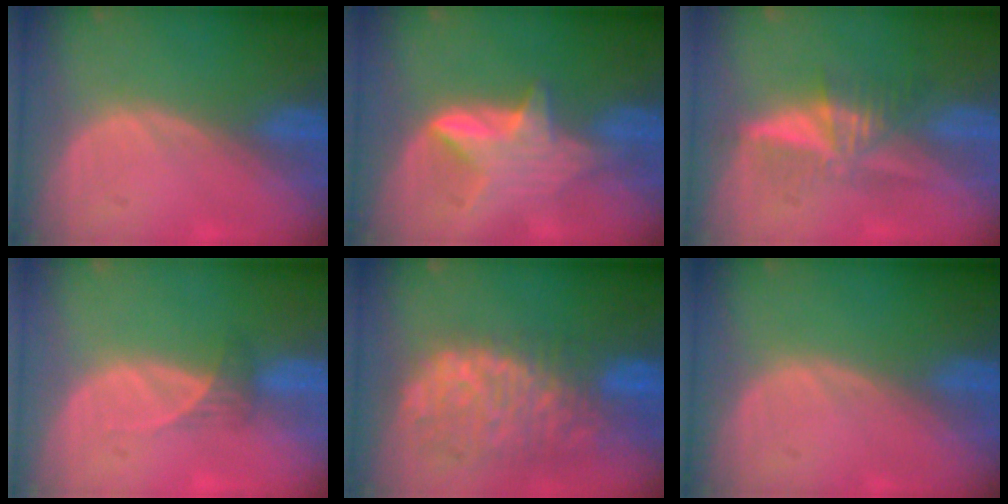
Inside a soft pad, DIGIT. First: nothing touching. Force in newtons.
{"total": 6.1, "press": 5.8, "slide": 2.1}
{"total": 5.2, "press": 5.1, "slide": 0.9}
{"total": 1.8, "press": 1.6, "slide": 0.8}
{"total": 12.0, "press": 9.8, "slide": 6.8}
{"total": 0.0}